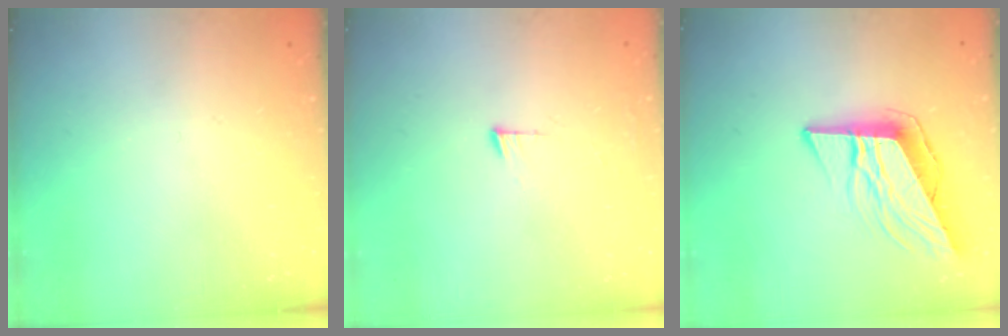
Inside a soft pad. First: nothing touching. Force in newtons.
{"total": 3.6, "press": 3.5, "slide": 0.5}
{"total": 12.1, "press": 11.5, "slide": 3.6}